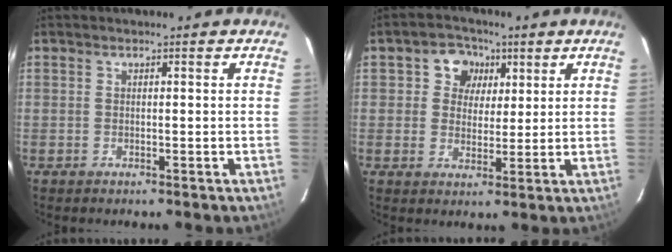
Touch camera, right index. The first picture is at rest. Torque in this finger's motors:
{"motor_torque": [0.14, 0.03, 0.10, 0.03]}